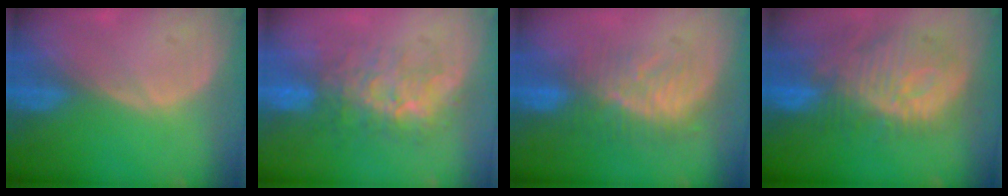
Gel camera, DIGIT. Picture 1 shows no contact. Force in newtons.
{"total": 8.2, "press": 7.9, "slide": 2.3}
{"total": 8.0, "press": 7.8, "slide": 1.5}
{"total": 12.4, "press": 11.1, "slide": 5.6}